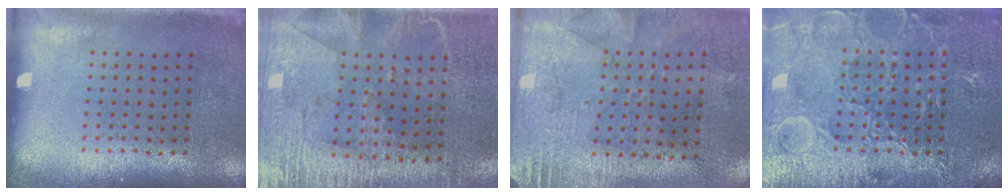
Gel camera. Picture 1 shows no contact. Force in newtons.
{"total": 3.0, "press": 2.7, "slide": 1.3}
{"total": 2.8, "press": 2.2, "slide": 1.7}
{"total": 6.5, "press": 6.4, "slide": 0.9}